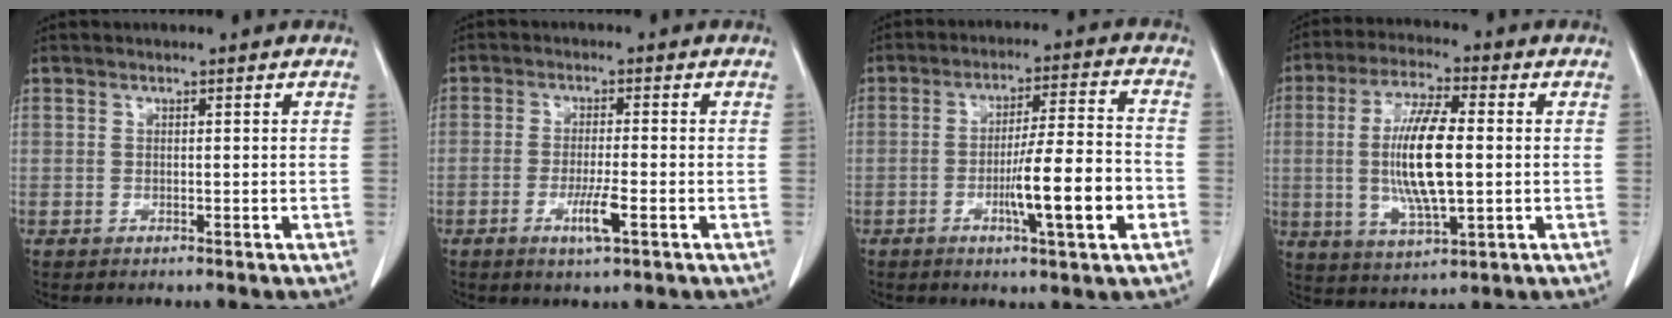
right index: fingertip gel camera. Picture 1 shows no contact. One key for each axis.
{"total": 4.4, "fx": -1.8, "fy": 0.3, "fz": 4.0, "tx": -0.075, "ty": -0.007, "tz": -0.033}
{"total": 11.1, "fx": -3.6, "fy": 0.4, "fz": 10.5, "tx": -0.167, "ty": -0.002, "tz": -0.057}
{"total": 12.3, "fx": -0.1, "fy": 2.7, "fz": 12.0, "tx": -0.240, "ty": -0.003, "tz": -0.001}